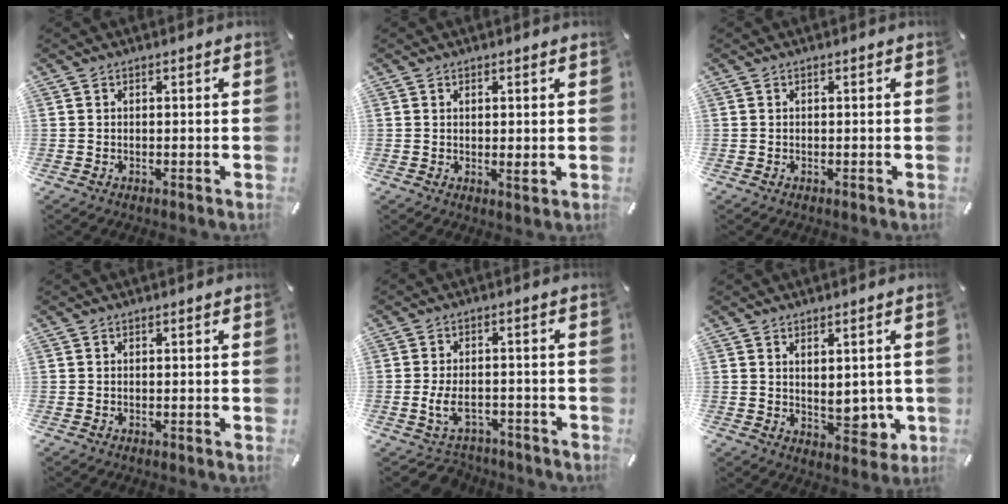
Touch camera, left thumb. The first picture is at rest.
{"total": 1.8, "force": [0.5, 0.7, 1.6], "torque": [-0.031, -0.002, 0.010]}
{"total": 0.0}
{"total": 0.0}
{"total": 6.8, "force": [-2.6, 4.3, 4.6], "torque": [-0.100, 0.010, -0.047]}
{"total": 5.4, "force": [0.9, 3.7, 3.8], "torque": [-0.032, -0.009, 0.016]}